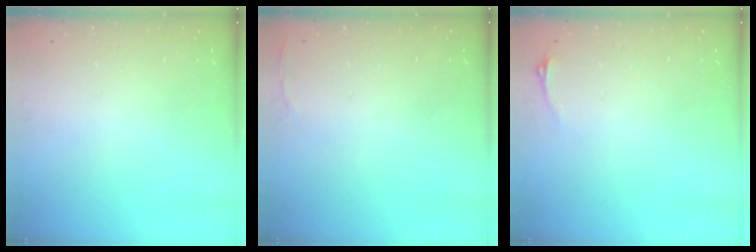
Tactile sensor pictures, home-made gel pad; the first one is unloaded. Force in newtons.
{"total": 2.8, "press": 2.6, "slide": 0.9}
{"total": 2.9, "press": 2.6, "slide": 1.5}